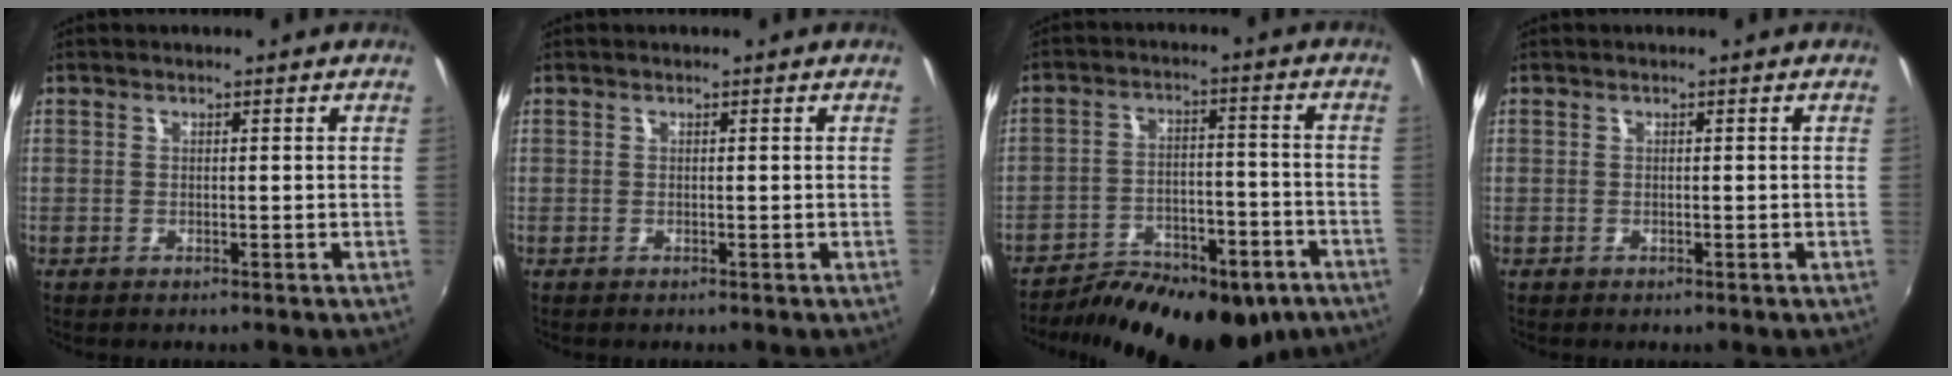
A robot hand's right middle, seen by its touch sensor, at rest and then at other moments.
{"total": 0.0}
{"total": 21.8, "force": [-16.0, 9.1, 11.7], "torque": [-0.208, -0.022, -0.215]}
{"total": 0.0}